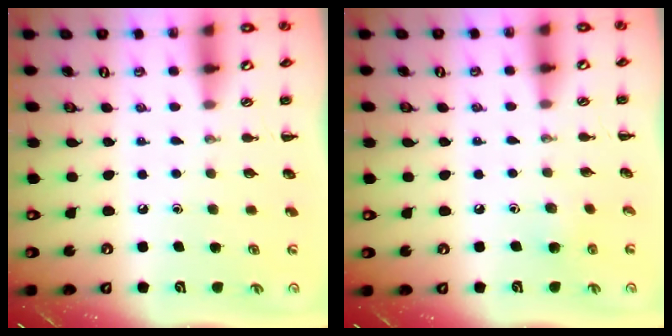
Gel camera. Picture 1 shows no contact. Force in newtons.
{"total": 4.1, "press": 3.9, "slide": 1.4}